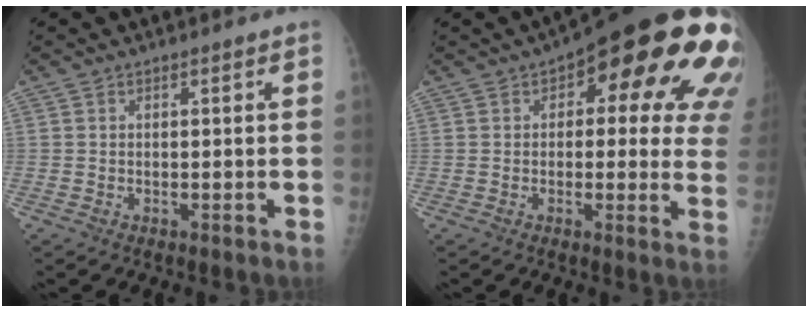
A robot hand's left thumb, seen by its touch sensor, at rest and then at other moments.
{"total": 23.5, "force": [9.3, 9.3, 19.4], "torque": [-0.189, 0.005, 0.112]}